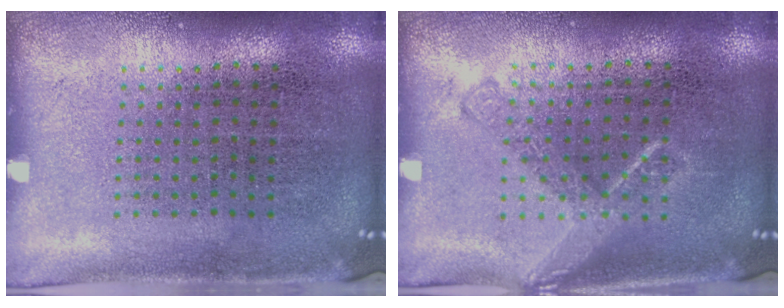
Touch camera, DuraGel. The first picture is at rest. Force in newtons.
{"total": 1.3, "press": 1.3, "slide": 0.2}